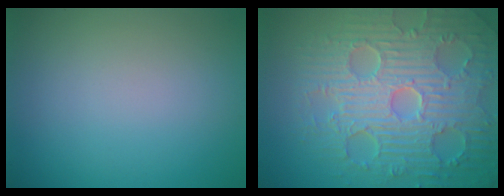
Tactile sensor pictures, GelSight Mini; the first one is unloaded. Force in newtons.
{"total": 9.5, "press": 6.8, "slide": 6.6}